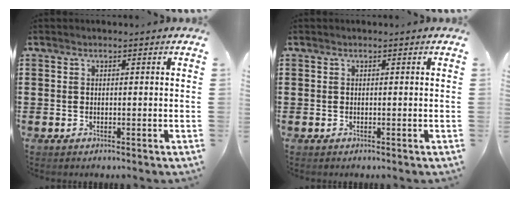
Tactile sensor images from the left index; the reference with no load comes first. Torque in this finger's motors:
{"motor_torque": [-0.12, -0.11, -0.03, -0.01]}